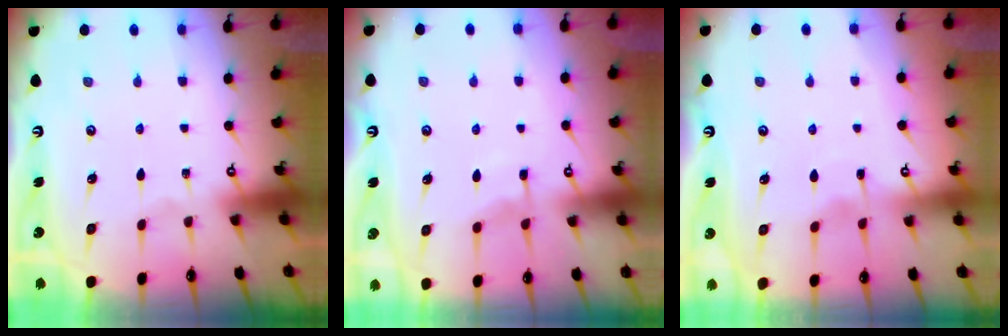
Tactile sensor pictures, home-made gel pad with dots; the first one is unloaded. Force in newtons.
{"total": 5.7, "press": 5.7, "slide": 0.6}
{"total": 3.2, "press": 3.2, "slide": 0.4}